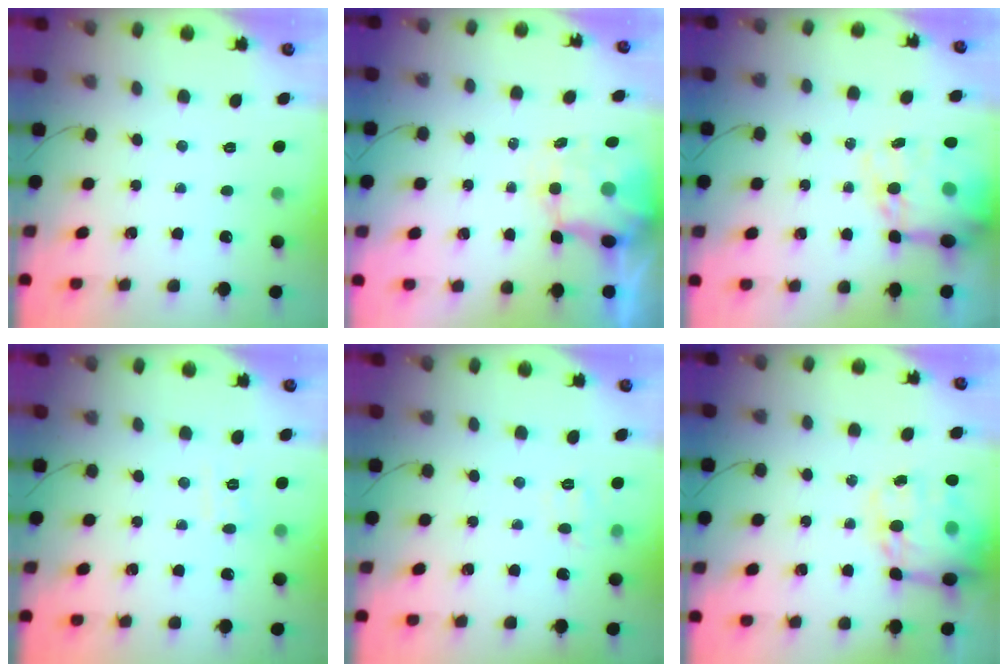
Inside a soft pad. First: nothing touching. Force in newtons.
{"total": 6.1, "press": 5.8, "slide": 2.1}
{"total": 15.6, "press": 15.1, "slide": 3.8}
{"total": 5.2, "press": 5.1, "slide": 1.3}
{"total": 7.6, "press": 7.5, "slide": 1.0}
{"total": 18.2, "press": 17.6, "slide": 4.4}